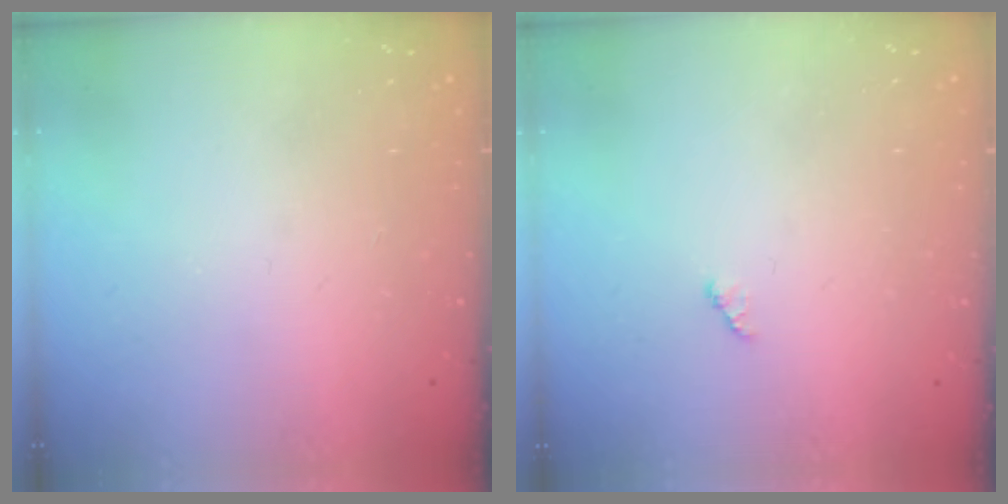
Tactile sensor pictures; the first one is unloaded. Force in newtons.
{"total": 1.3, "press": 1.3, "slide": 0.2}